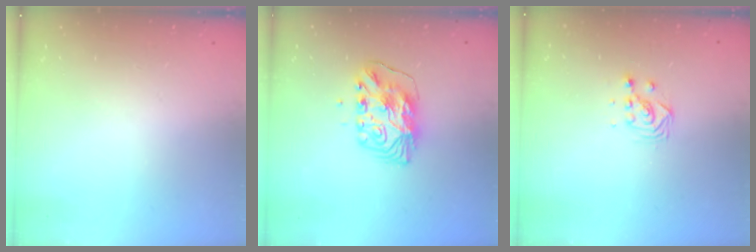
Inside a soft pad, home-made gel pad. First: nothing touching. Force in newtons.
{"total": 10.3, "press": 10.3, "slide": 0.8}
{"total": 3.4, "press": 3.4, "slide": 0.2}